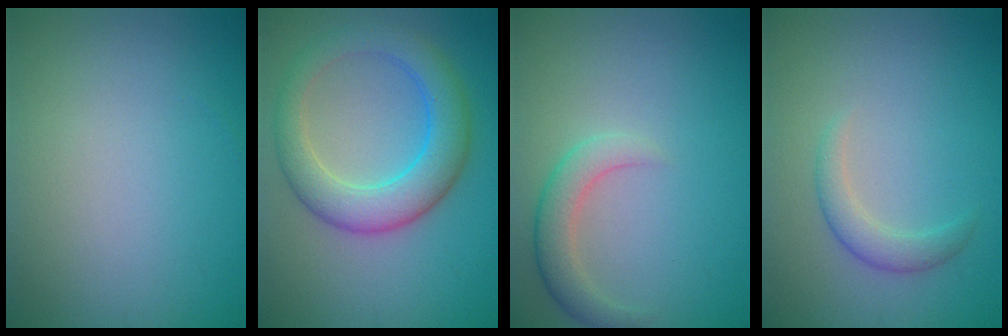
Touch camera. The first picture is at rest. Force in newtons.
{"total": 5.7, "press": 5.7, "slide": 0.1}
{"total": 2.8, "press": 2.8, "slide": 0.1}
{"total": 2.0, "press": 2.0, "slide": 0.1}